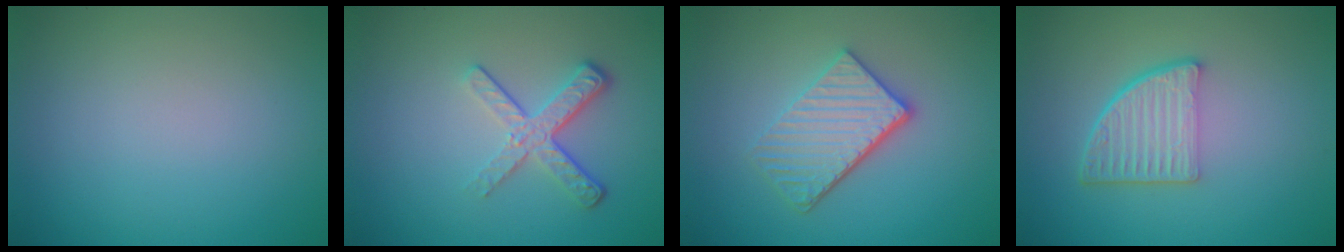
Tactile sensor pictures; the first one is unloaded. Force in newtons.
{"total": 3.5, "press": 2.5, "slide": 2.5}
{"total": 4.4, "press": 3.5, "slide": 2.7}
{"total": 4.8, "press": 3.4, "slide": 3.5}